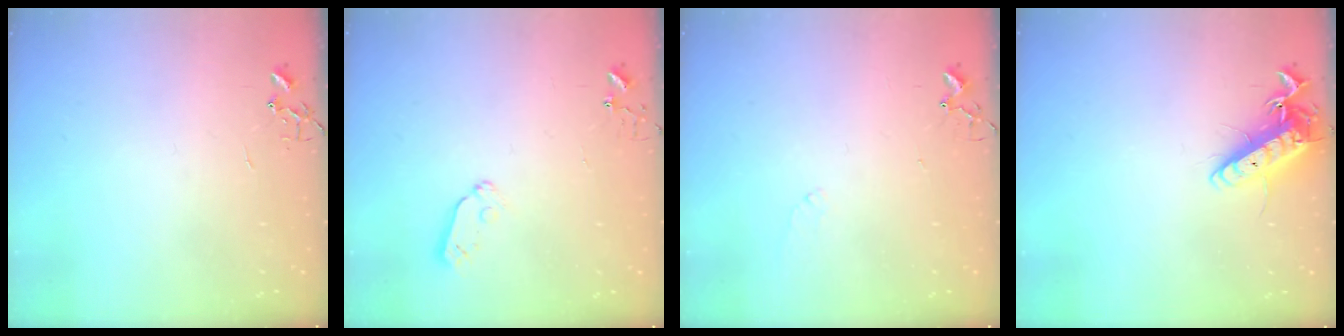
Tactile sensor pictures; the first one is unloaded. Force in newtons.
{"total": 4.7, "press": 4.6, "slide": 0.9}
{"total": 5.5, "press": 5.5, "slide": 0.8}
{"total": 13.9, "press": 13.9, "slide": 1.3}